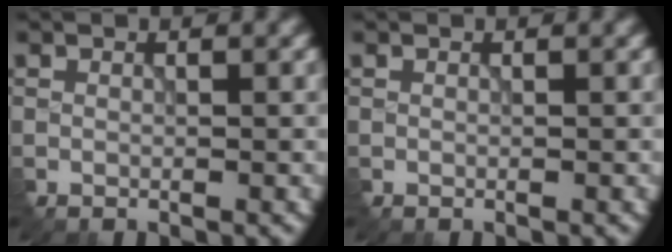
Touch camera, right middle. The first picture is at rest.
{"total": 0.0}